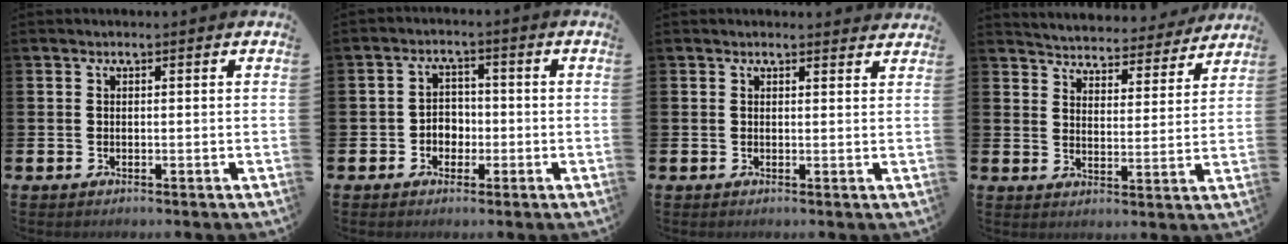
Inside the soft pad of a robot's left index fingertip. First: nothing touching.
{"total": 3.0, "force": [-1.1, 2.5, 1.2], "torque": [-0.022, 0.006, -0.027]}
{"total": 1.2, "force": [1.2, 0.2, 0.1], "torque": [0.006, -0.004, 0.021]}
{"total": 4.7, "force": [4.7, 0.6, -0.1], "torque": [-0.018, -0.042, 0.077]}